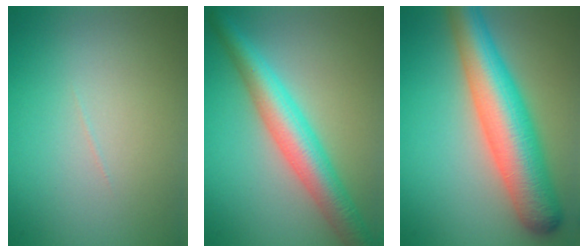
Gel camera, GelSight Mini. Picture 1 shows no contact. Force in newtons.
{"total": 5.8, "press": 5.8, "slide": 0.0}
{"total": 9.1, "press": 9.1, "slide": 0.3}